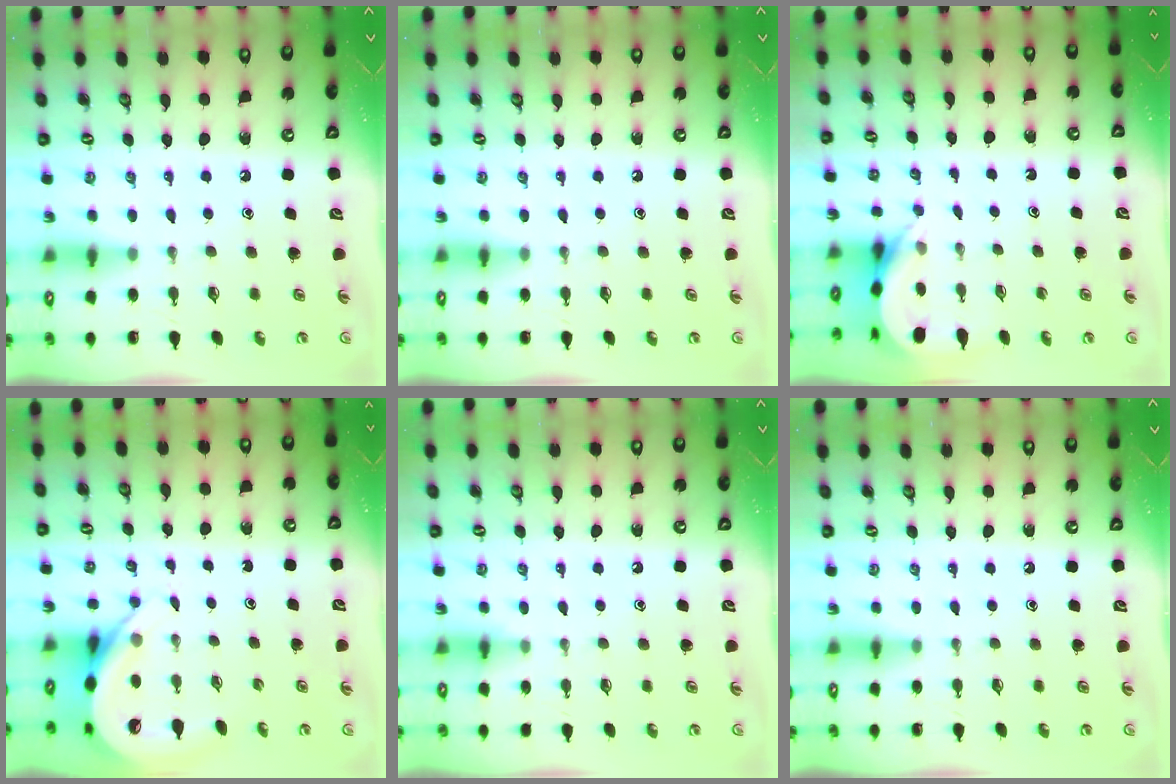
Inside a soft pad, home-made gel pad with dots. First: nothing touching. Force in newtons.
{"total": 0.0}
{"total": 4.7, "press": 4.7, "slide": 0.3}
{"total": 6.3, "press": 6.3, "slide": 0.6}
{"total": 5.2, "press": 5.1, "slide": 0.7}
{"total": 0.0}